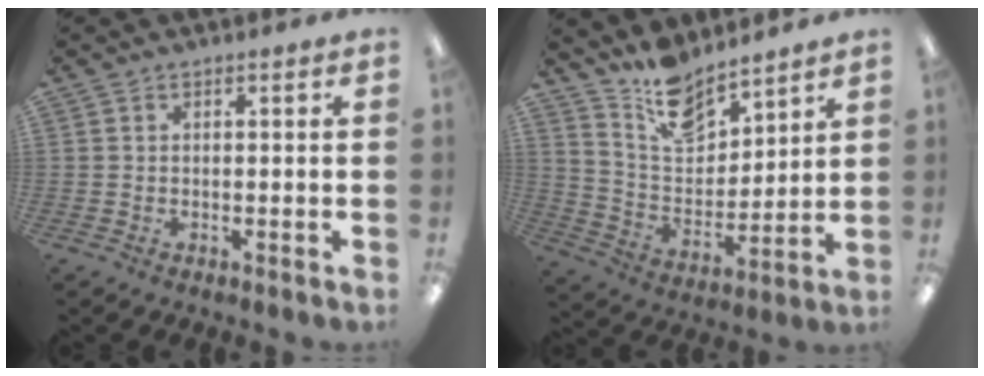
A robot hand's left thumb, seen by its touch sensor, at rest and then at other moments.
{"total": 12.0, "force": [10.2, 4.9, 4.1], "torque": [-0.079, -0.070, 0.191]}